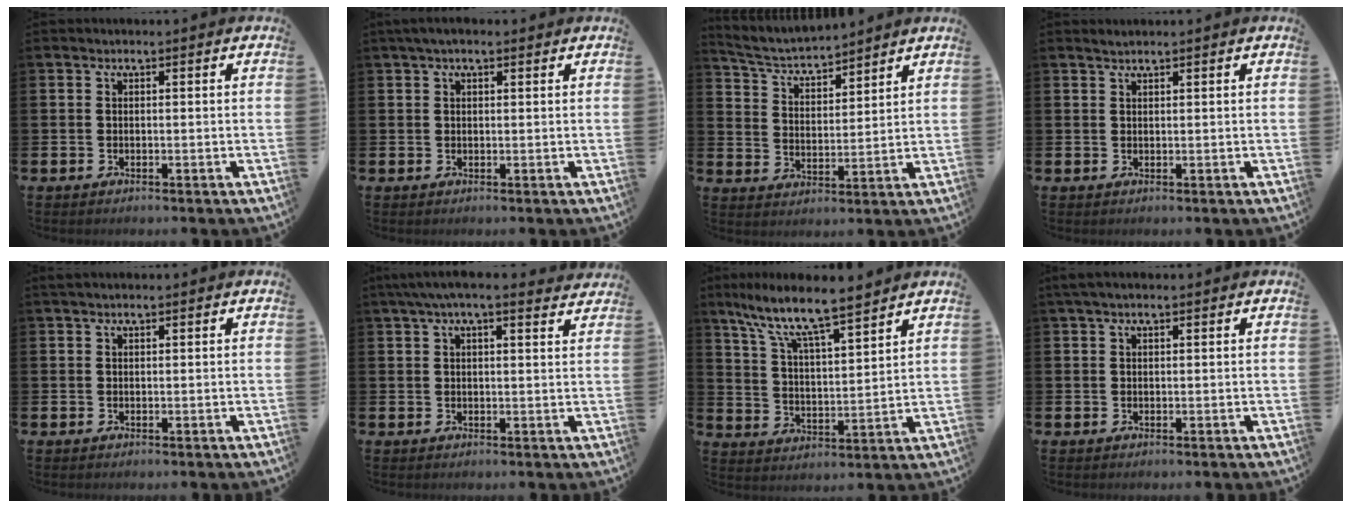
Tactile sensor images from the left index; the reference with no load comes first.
{"total": 2.0, "force": [1.3, 0.8, 1.2], "torque": [-0.013, 0.005, 0.020]}
{"total": 4.8, "force": [4.6, 0.9, 1.0], "torque": [-0.041, -0.031, 0.078]}
{"total": 1.2, "force": [1.1, 0.1, 0.3], "torque": [-0.002, 0.000, 0.020]}
{"total": 1.0, "force": [0.9, 0.2, 0.5], "torque": [-0.005, 0.001, 0.015]}
{"total": 4.7, "force": [4.1, 0.5, 2.3], "torque": [-0.050, -0.007, 0.072]}
{"total": 8.9, "force": [7.9, 1.1, 3.9], "torque": [-0.110, -0.048, 0.137]}
{"total": 1.8, "force": [1.3, 0.5, 1.2], "torque": [-0.020, 0.004, 0.022]}